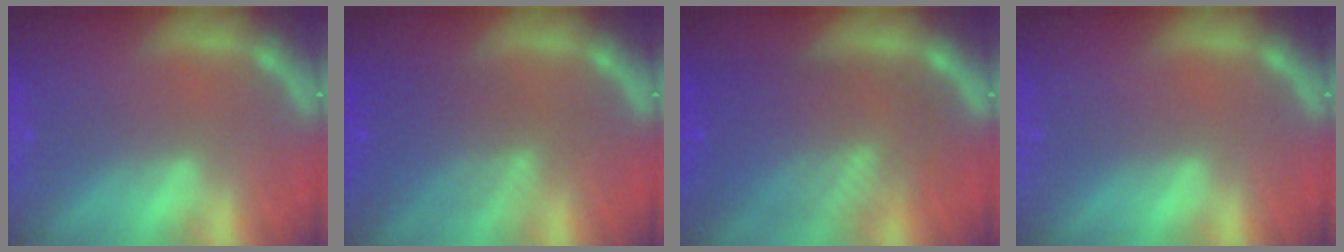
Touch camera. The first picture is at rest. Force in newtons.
{"total": 6.0}
{"total": 9.6}
{"total": 0.0}